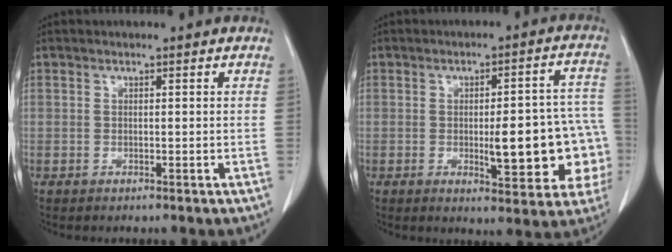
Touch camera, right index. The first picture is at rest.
{"total": 14.4, "force": [-2.7, 3.9, 13.6], "torque": [-0.126, 0.027, -0.025]}